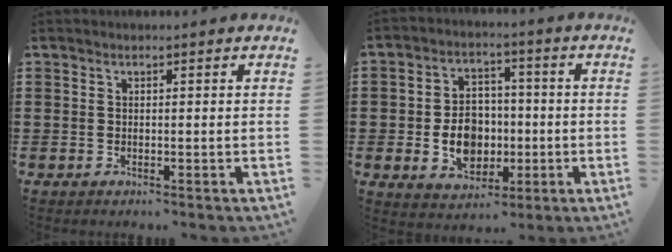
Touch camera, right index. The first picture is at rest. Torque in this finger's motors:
{"motor_torque": [2.14, 0.00, 0.83, 0.12]}